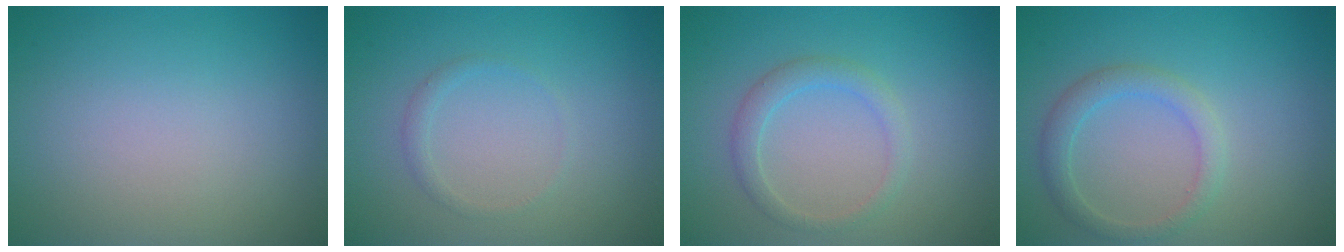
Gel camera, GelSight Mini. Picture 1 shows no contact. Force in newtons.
{"total": 0.9, "press": 0.8, "slide": 0.1}
{"total": 2.0, "press": 2.0, "slide": 0.1}
{"total": 2.4, "press": 2.4, "slide": 0.2}